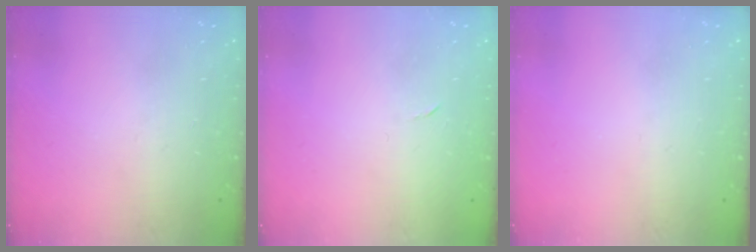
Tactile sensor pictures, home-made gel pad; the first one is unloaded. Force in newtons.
{"total": 2.3, "press": 2.3, "slide": 0.4}
{"total": 0.0}